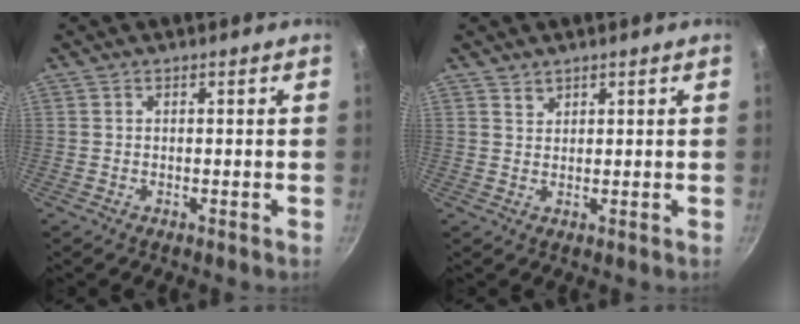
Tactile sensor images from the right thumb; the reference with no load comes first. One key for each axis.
{"total": 1.5, "fx": 1.2, "fy": 0.8, "fz": 0.2, "tx": 0.006, "ty": -0.002, "tz": 0.022}